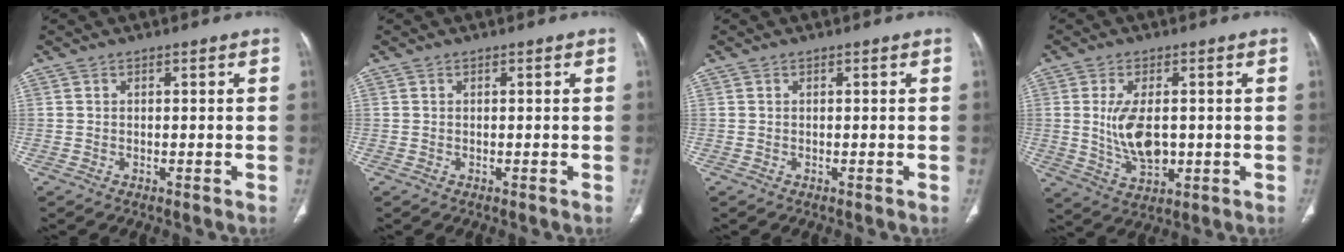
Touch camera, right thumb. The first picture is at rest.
{"total": 0.0}
{"total": 0.0}
{"total": 8.8, "force": [0.1, 4.7, 7.4], "torque": [-0.136, -0.008, 0.014]}